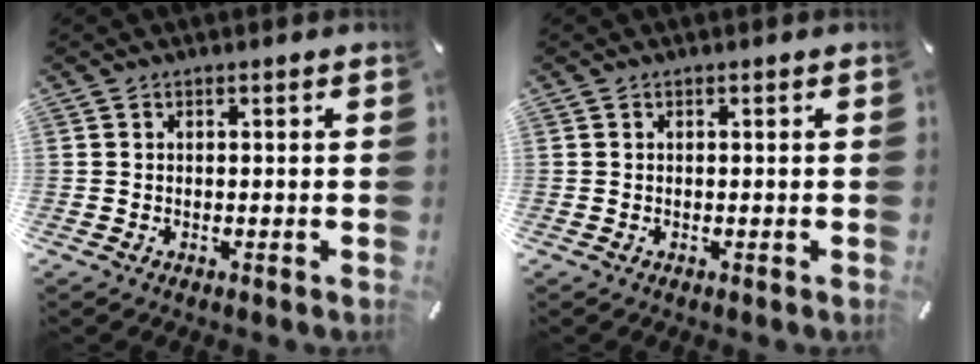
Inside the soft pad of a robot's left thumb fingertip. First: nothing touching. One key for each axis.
{"total": 0.0}